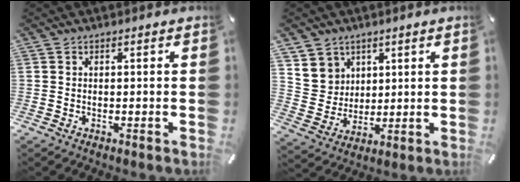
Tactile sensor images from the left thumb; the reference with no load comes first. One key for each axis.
{"total": 8.0, "fx": 3.9, "fy": 6.9, "fz": 0.1, "tx": -0.013, "ty": -0.028, "tz": 0.078}